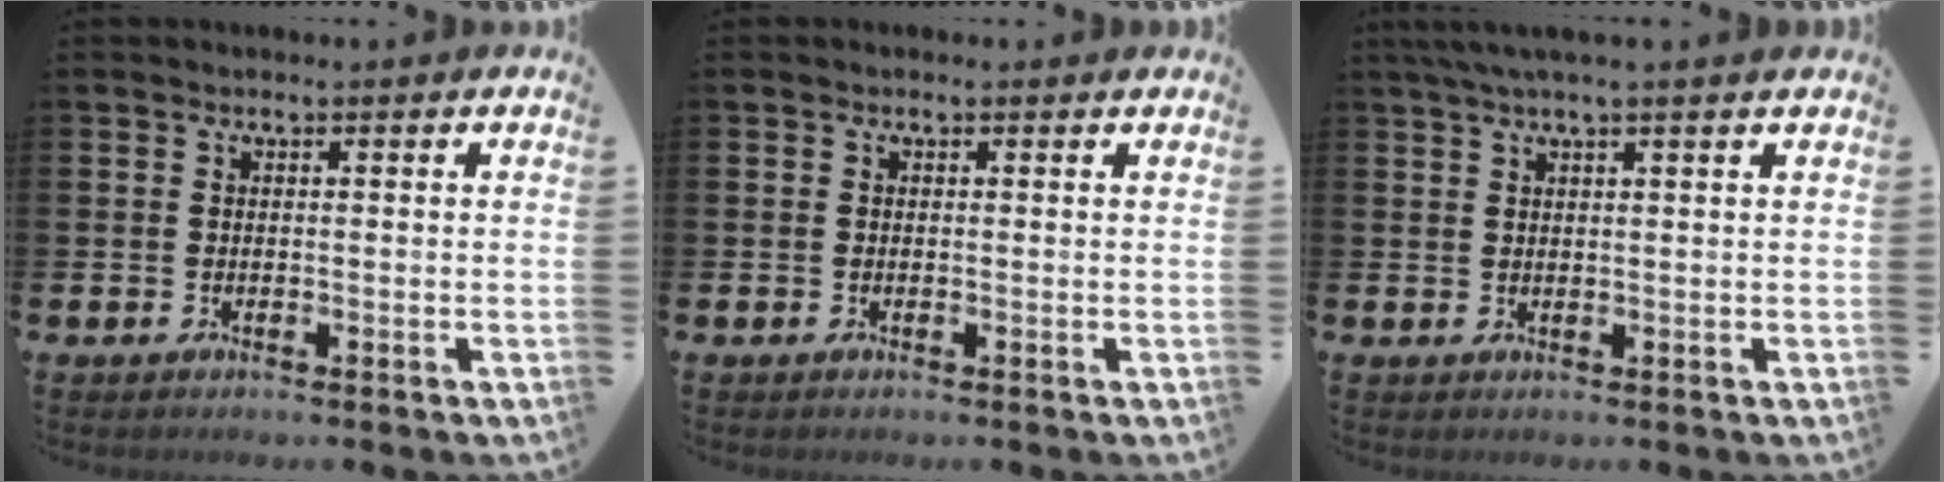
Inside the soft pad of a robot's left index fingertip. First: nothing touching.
{"total": 0.0}
{"total": 2.8, "force": [2.2, -0.2, 1.7], "torque": [-0.040, 0.001, 0.041]}